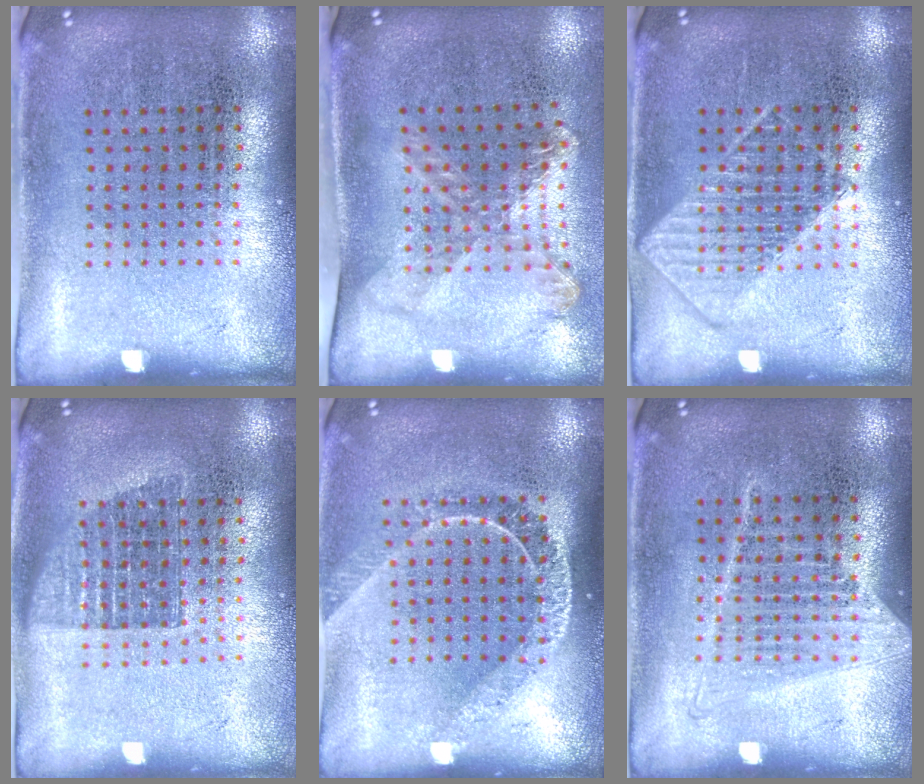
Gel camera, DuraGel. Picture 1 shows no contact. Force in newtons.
{"total": 1.8, "press": 1.3, "slide": 1.2}
{"total": 2.4, "press": 2.3, "slide": 0.4}
{"total": 1.4, "press": 1.2, "slide": 0.7}
{"total": 1.8, "press": 1.5, "slide": 1.0}
{"total": 1.2, "press": 1.1, "slide": 0.5}